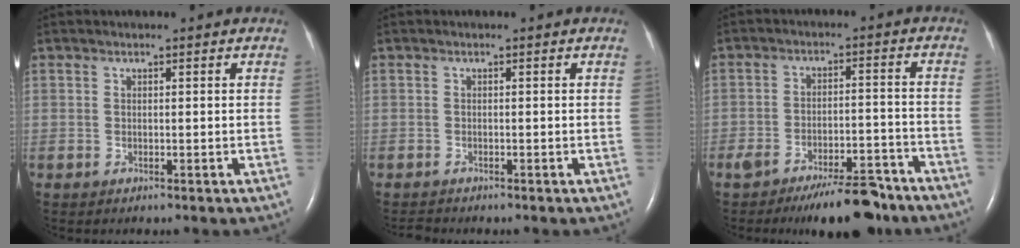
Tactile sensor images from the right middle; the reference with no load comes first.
{"total": 0.9, "force": [-0.9, 0.0, -0.1], "torque": [-0.006, -0.006, -0.013]}
{"total": 10.3, "force": [-8.5, 2.6, 5.3], "torque": [-0.068, 0.003, -0.132]}